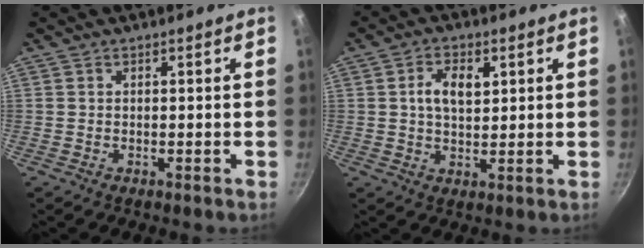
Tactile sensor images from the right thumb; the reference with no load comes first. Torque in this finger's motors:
{"motor_torque": [-0.03, 0.01, 0.64, 0.01, 0.13]}